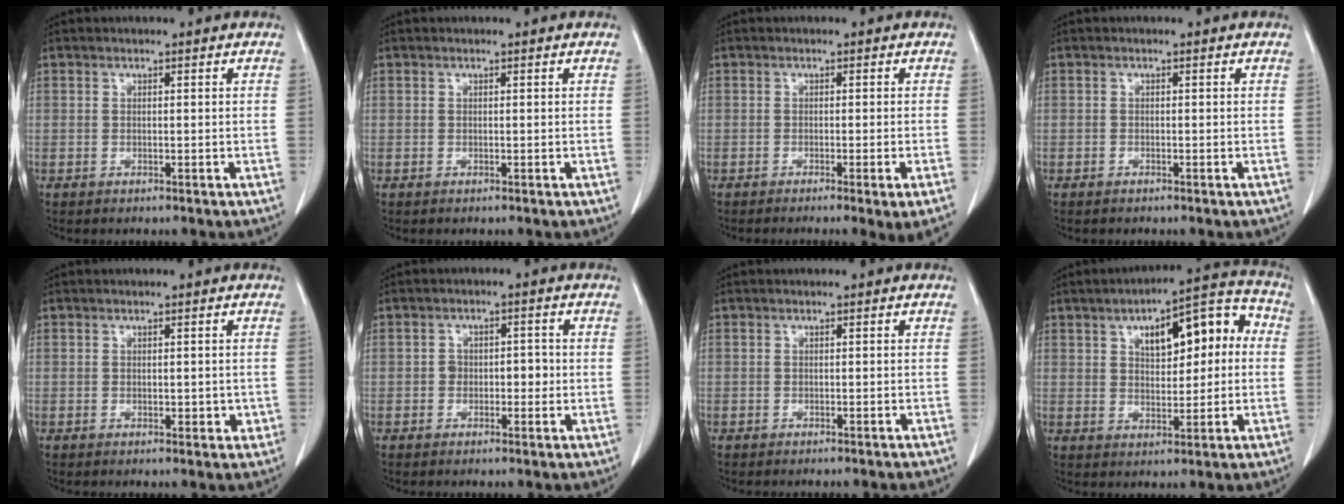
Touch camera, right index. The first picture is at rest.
{"total": 0.0}
{"total": 4.0, "force": [-2.4, -0.8, 3.1], "torque": [-0.033, -0.013, -0.036]}
{"total": 0.5, "force": [-0.4, 0.2, 0.1], "torque": [-0.003, 0.000, -0.008]}
{"total": 2.1, "force": [-0.3, 1.1, 1.7], "torque": [-0.020, -0.001, 0.000]}
{"total": 3.2, "force": [-0.5, 2.1, 2.4], "torque": [-0.028, 0.014, -0.006]}
{"total": 1.5, "force": [-1.4, -0.3, 0.5], "torque": [-0.001, 0.003, -0.019]}
{"total": 12.5, "force": [2.7, 5.2, 11.1], "torque": [-0.147, 0.044, 0.042]}